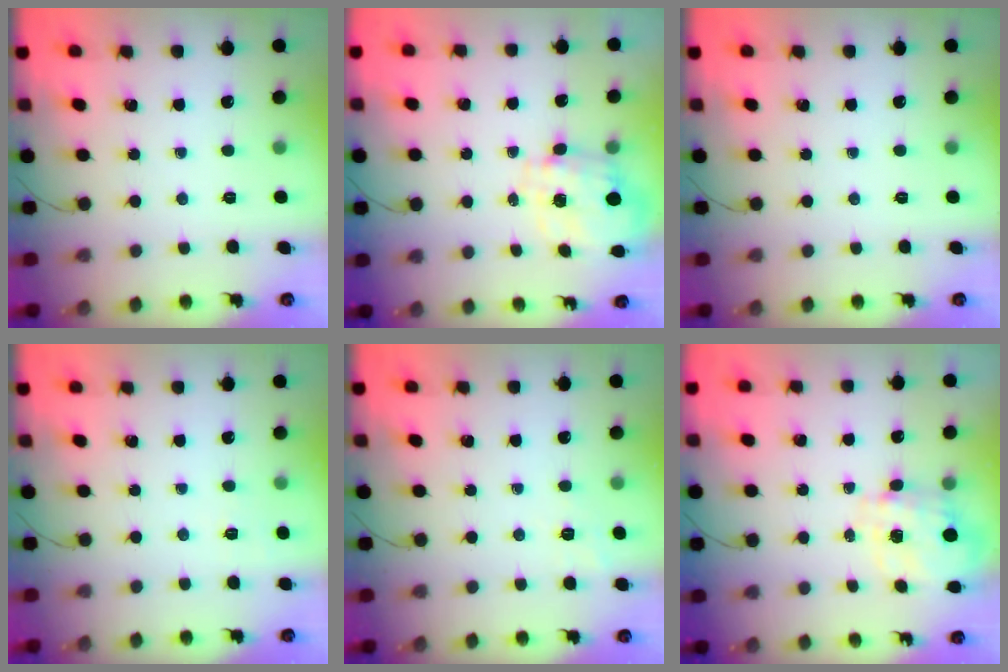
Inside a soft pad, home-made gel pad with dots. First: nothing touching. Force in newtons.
{"total": 2.9, "press": 2.7, "slide": 1.1}
{"total": 0.0}
{"total": 2.7, "press": 2.1, "slide": 1.7}
{"total": 1.9, "press": 0.0, "slide": 1.9}
{"total": 3.6, "press": 3.5, "slide": 1.0}